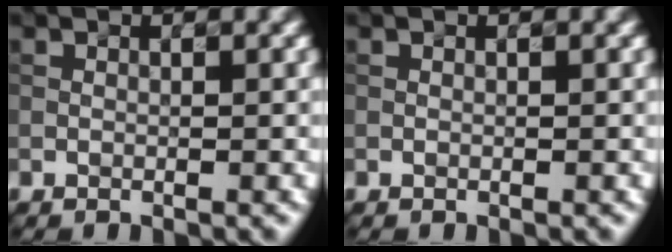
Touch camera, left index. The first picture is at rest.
{"total": 0.0}